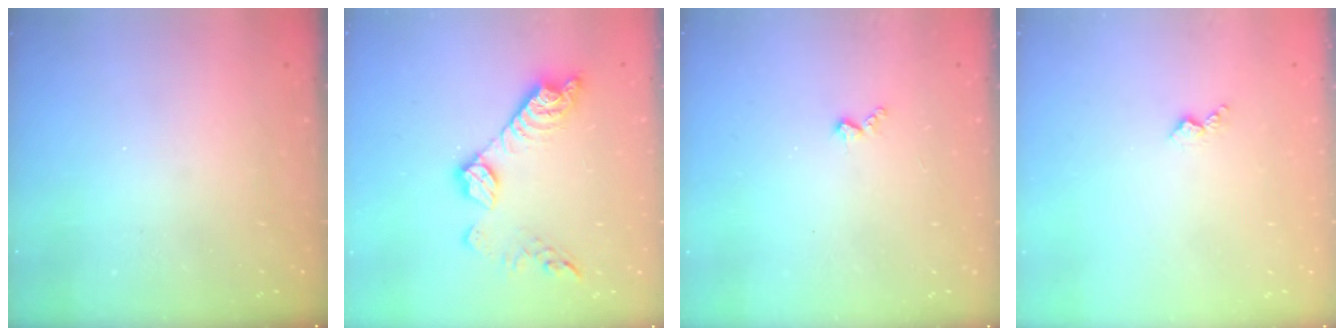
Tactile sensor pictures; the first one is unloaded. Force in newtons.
{"total": 13.2, "press": 13.2, "slide": 0.5}
{"total": 4.0, "press": 3.9, "slide": 0.5}
{"total": 2.7, "press": 2.6, "slide": 0.5}